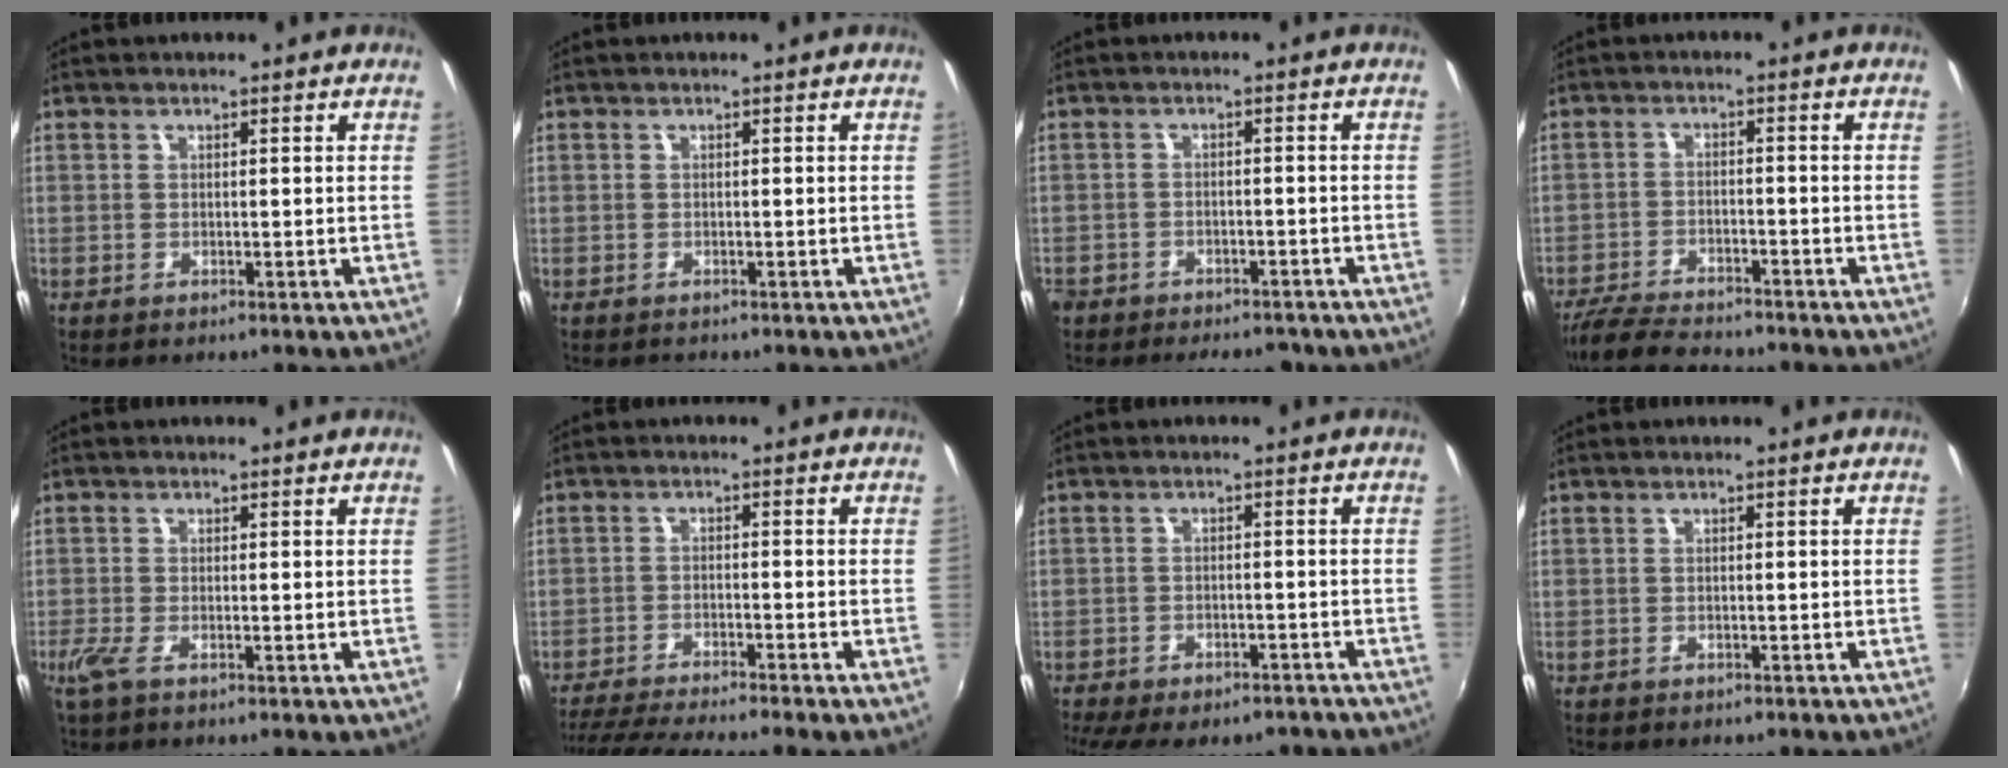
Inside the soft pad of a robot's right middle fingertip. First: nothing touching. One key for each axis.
{"total": 0.7, "fx": -0.6, "fy": 0.4, "fz": -0.1, "tx": 0.001, "ty": 0.002, "tz": -0.009}
{"total": 9.5, "fx": -7.4, "fy": 4.8, "fz": 3.5, "tx": -0.100, "ty": -0.007, "tz": -0.106}
{"total": 10.3, "fx": -9.2, "fy": 2.1, "fz": 4.1, "tx": -0.110, "ty": -0.017, "tz": -0.156}
{"total": 2.4, "fx": -1.4, "fy": 0.3, "fz": 1.9, "tx": -0.042, "ty": -0.010, "tz": -0.029}
{"total": 11.2, "fx": -9.9, "fy": -1.1, "fz": 5.0, "tx": -0.112, "ty": -0.018, "tz": -0.162}
{"total": 15.5, "fx": -12.9, "fy": 5.4, "fz": 6.8, "tx": -0.146, "ty": -0.022, "tz": -0.168}
{"total": 1.5, "fx": -1.4, "fy": 0.4, "fz": 0.5, "tx": -0.013, "ty": -0.007, "tz": -0.018}